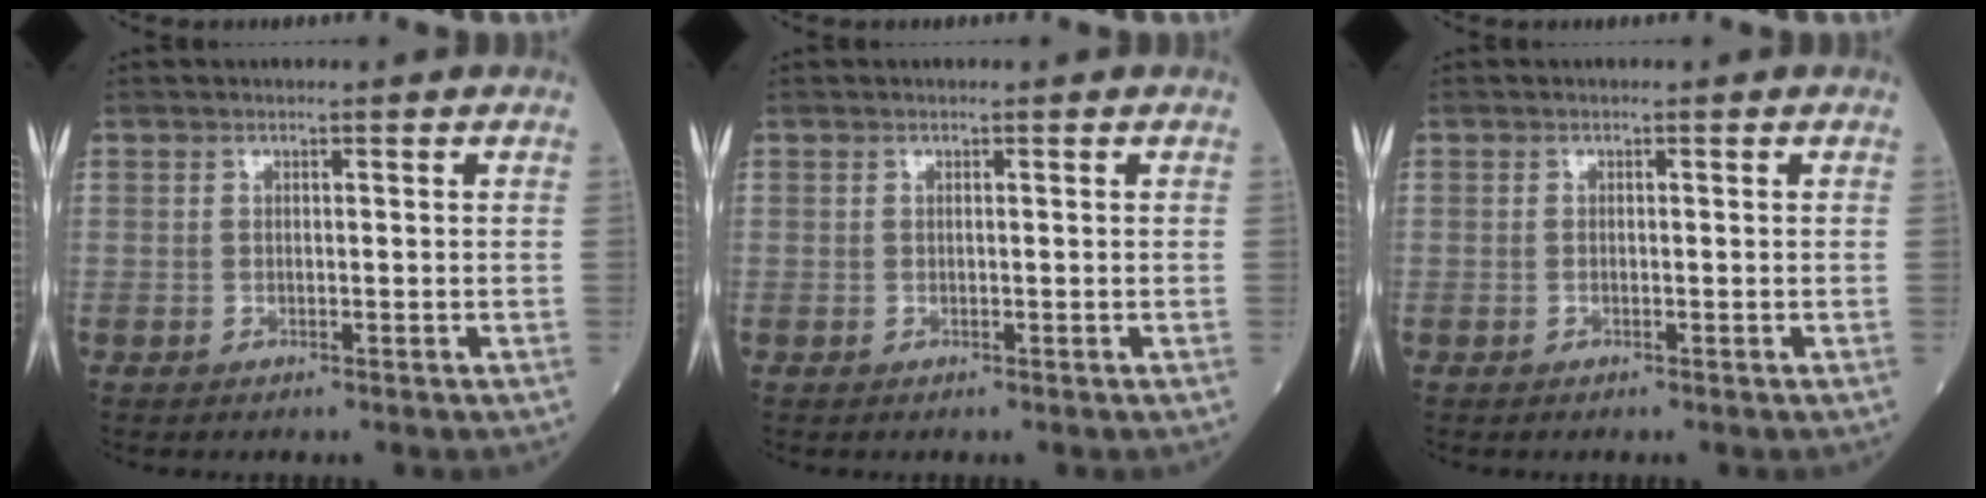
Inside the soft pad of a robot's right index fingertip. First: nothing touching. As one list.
[{"total": 0.0}, {"total": 0.0}]